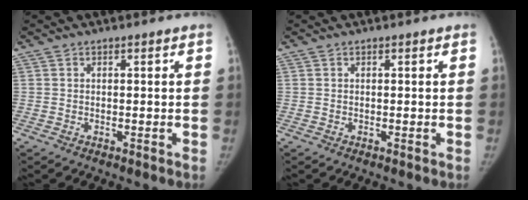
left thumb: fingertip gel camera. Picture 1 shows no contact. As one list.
[{"total": 0.0}]